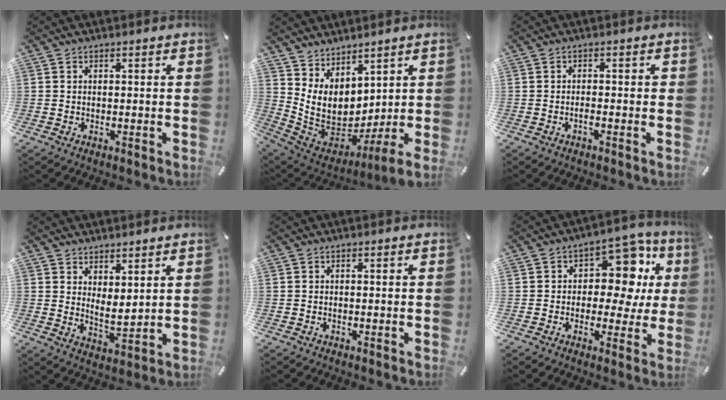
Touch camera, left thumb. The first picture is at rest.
{"total": 8.7, "force": [3.6, 5.6, 5.5], "torque": [-0.133, -0.051, 0.075]}
{"total": 1.4, "force": [-0.7, 0.4, 1.1], "torque": [-0.021, 0.003, -0.014]}
{"total": 4.5, "force": [4.3, 1.3, 0.5], "torque": [-0.007, -0.031, 0.079]}
{"total": 0.0}
{"total": 12.9, "force": [4.0, 8.8, 8.5], "torque": [-0.105, -0.030, 0.070]}